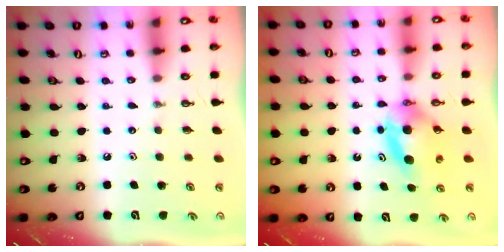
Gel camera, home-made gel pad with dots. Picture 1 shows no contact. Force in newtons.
{"total": 5.9, "press": 5.6, "slide": 1.8}